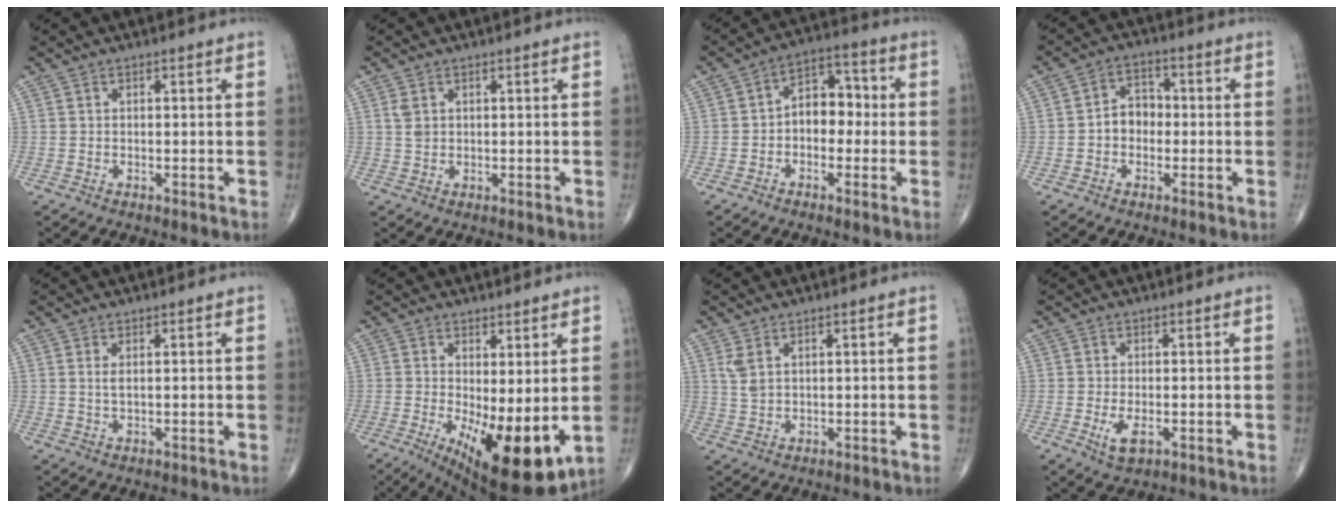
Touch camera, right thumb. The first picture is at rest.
{"total": 1.9, "force": [0.7, 1.3, 1.2], "torque": [-0.023, -0.001, 0.017]}
{"total": 8.2, "force": [-0.6, 5.7, 5.9], "torque": [-0.058, 0.035, -0.024]}
{"total": 5.5, "force": [-0.8, 4.3, 3.3], "torque": [-0.032, 0.024, -0.024]}
{"total": 1.5, "force": [0.5, 0.5, 1.3], "torque": [-0.030, -0.004, 0.013]}
{"total": 14.1, "force": [-1.9, 5.1, 13.0], "torque": [-0.196, -0.032, -0.010]}
{"total": 2.7, "force": [1.4, 1.3, 2.0], "torque": [-0.044, 0.000, 0.036]}
{"total": 3.8, "force": [-1.0, 1.8, 3.2], "torque": [-0.060, -0.008, -0.014]}